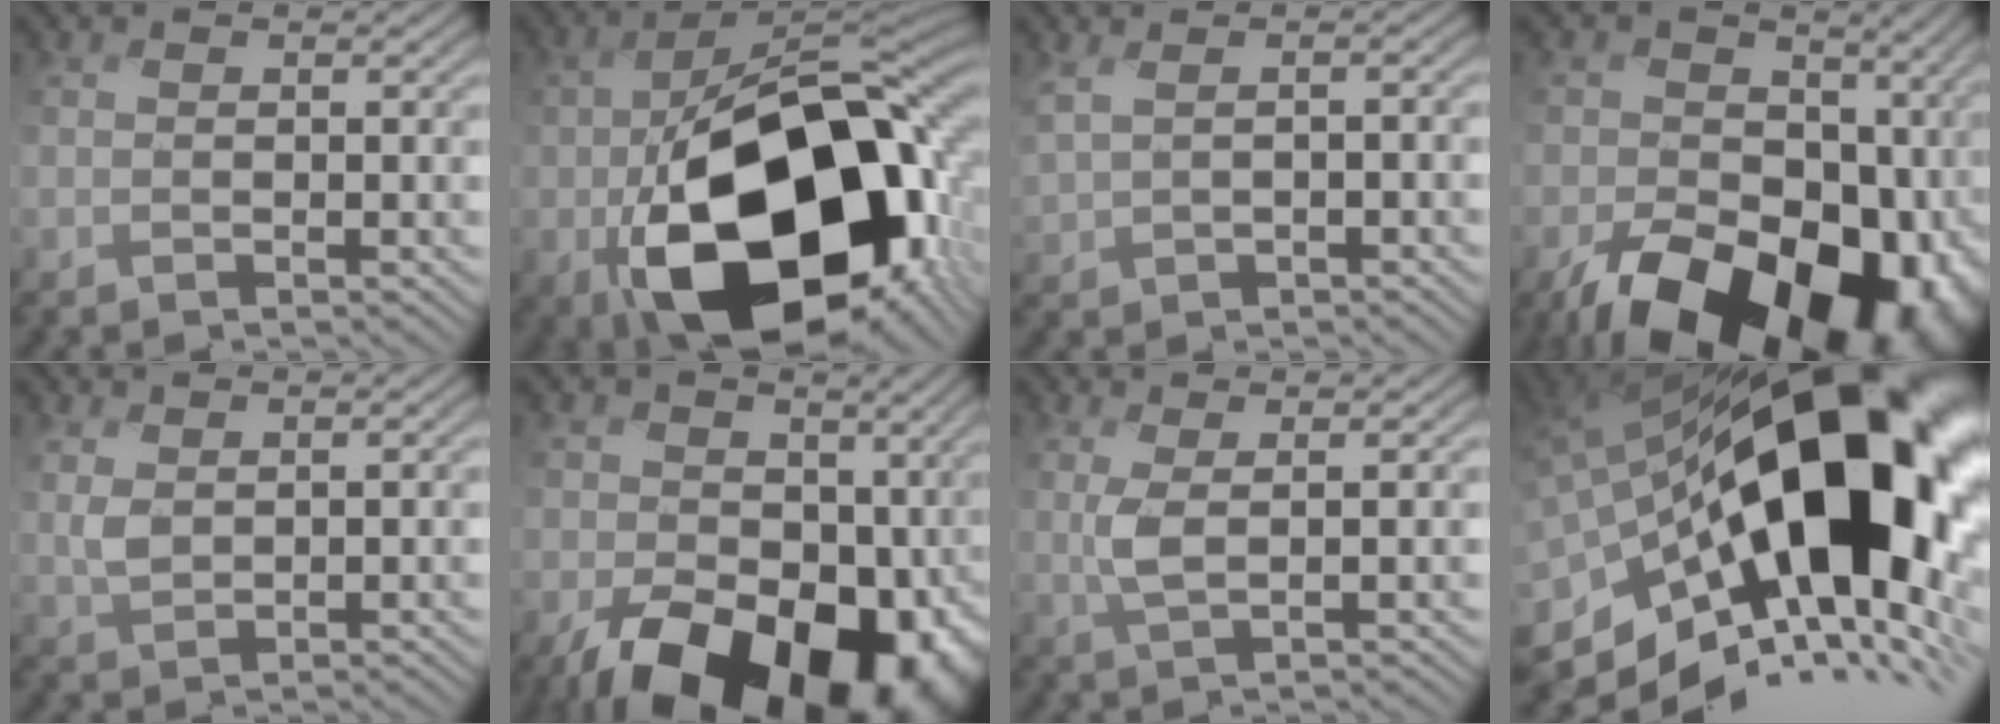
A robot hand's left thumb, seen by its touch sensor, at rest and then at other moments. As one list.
[{"total": 21.9, "force": [-6.2, 13.5, 16.1], "torque": [-0.291, -0.058, -0.073]}, {"total": 3.4, "force": [0.5, 2.0, 2.7], "torque": [-0.072, -0.003, 0.017]}, {"total": 21.8, "force": [-8.3, 15.2, 13.3], "torque": [-0.218, -0.067, -0.103]}, {"total": 2.3, "force": [1.3, 1.2, 1.4], "torque": [-0.042, -0.002, 0.031]}, {"total": 18.6, "force": [-4.3, 13.4, 12.3], "torque": [-0.183, -0.058, -0.047]}, {"total": 3.2, "force": [1.1, 0.7, 2.9], "torque": [-0.064, 0.002, 0.020]}, {"total": 21.9, "force": [-1.4, 12.1, 18.2], "torque": [-0.342, -0.050, -0.005]}]